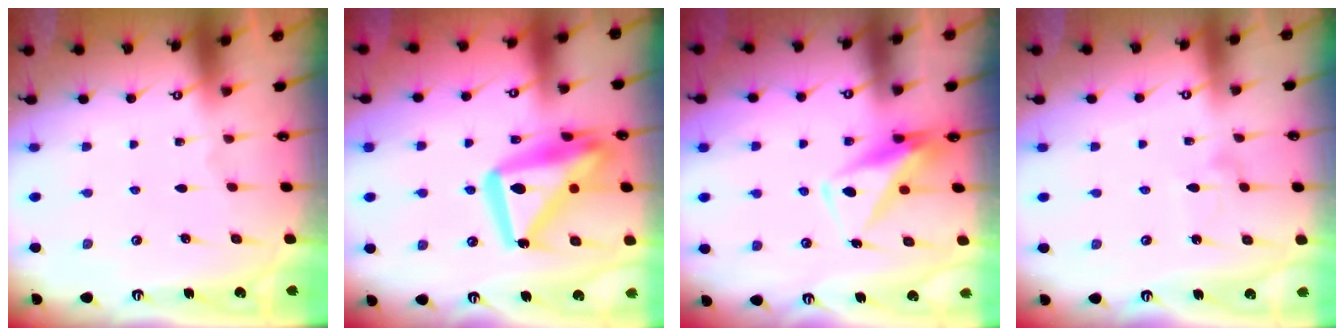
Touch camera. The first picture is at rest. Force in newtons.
{"total": 20.2, "press": 20.1, "slide": 2.2}
{"total": 7.8, "press": 7.6, "slide": 1.4}
{"total": 3.7, "press": 3.7, "slide": 0.2}